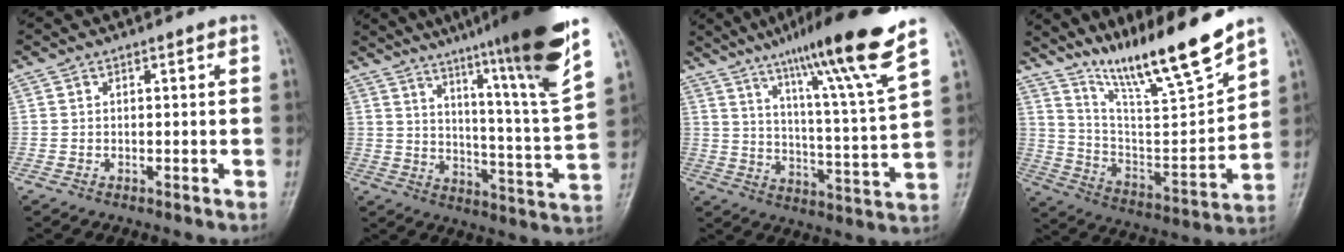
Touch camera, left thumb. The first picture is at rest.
{"total": 22.1, "force": [15.4, 0.0, 15.9], "torque": [-0.215, -0.085, 0.224]}
{"total": 19.0, "force": [13.0, 0.0, 13.8], "torque": [-0.199, -0.062, 0.202]}
{"total": 18.7, "force": [14.9, 1.6, 11.2], "torque": [-0.159, -0.087, 0.268]}